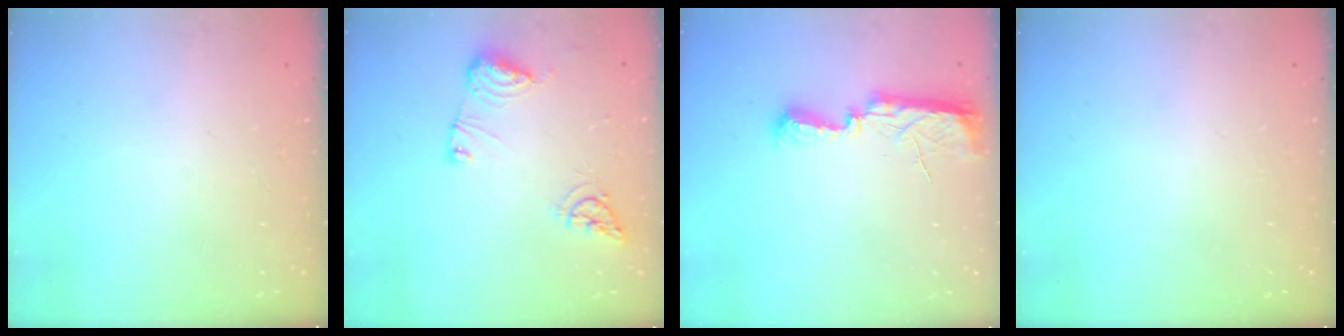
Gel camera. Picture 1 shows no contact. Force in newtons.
{"total": 10.9, "press": 10.8, "slide": 1.4}
{"total": 10.2, "press": 8.9, "slide": 5.1}
{"total": 0.0}